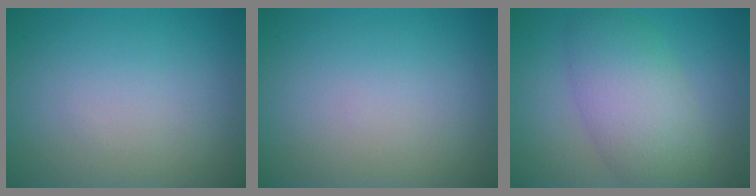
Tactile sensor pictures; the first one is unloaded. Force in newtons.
{"total": 0.0}
{"total": 6.0, "press": 6.0, "slide": 0.2}